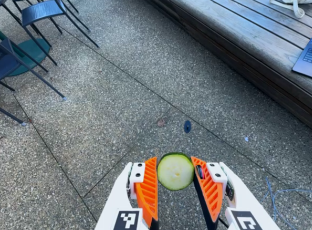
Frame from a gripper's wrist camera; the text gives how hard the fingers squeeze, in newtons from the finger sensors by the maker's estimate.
{"total": 7.3, "left": 7.1, "right": 7.4}